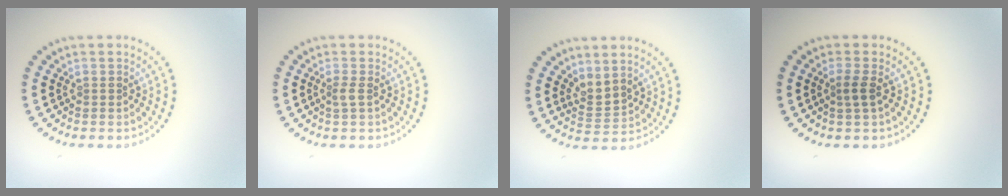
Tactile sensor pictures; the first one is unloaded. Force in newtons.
{"total": 1.0, "press": 0.7, "slide": 0.7}
{"total": 2.1, "press": 1.4, "slide": 1.6}
{"total": 1.4, "press": 1.1, "slide": 0.8}